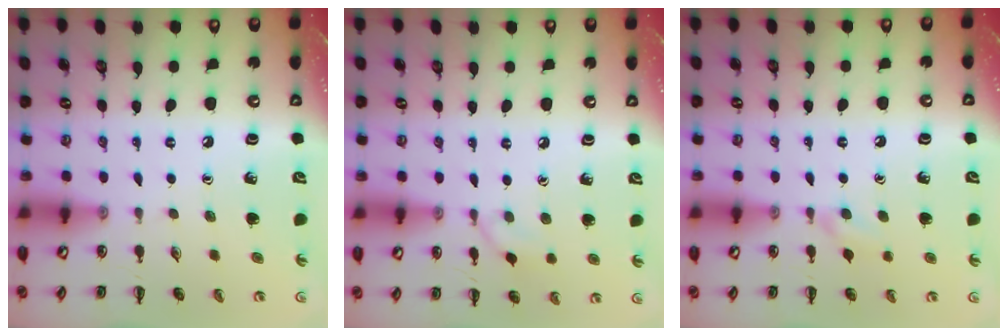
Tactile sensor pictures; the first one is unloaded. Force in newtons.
{"total": 6.0, "press": 5.8, "slide": 1.5}
{"total": 3.1, "press": 2.9, "slide": 1.3}